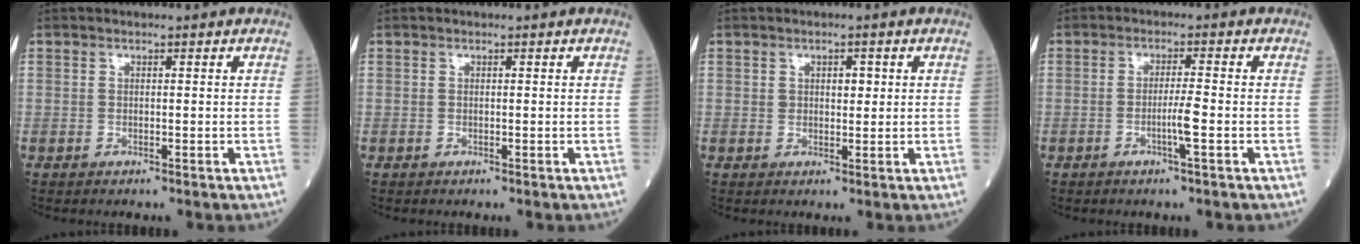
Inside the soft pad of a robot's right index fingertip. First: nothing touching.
{"total": 0.0}
{"total": 2.3, "force": [0.7, 1.3, 1.7], "torque": [-0.021, 0.002, 0.009]}
{"total": 3.4, "force": [-1.2, -0.4, 3.1], "torque": [-0.059, -0.003, -0.024]}